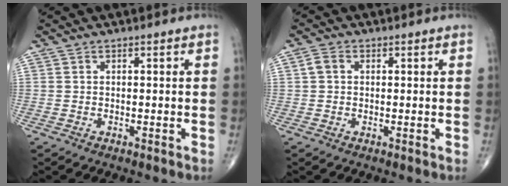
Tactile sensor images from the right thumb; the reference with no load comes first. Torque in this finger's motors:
{"motor_torque": [-0.36, 0.48, 0.04, -0.04, 0.03]}